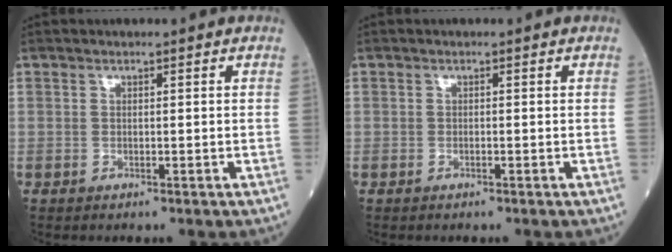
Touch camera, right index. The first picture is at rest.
{"total": 0.0}